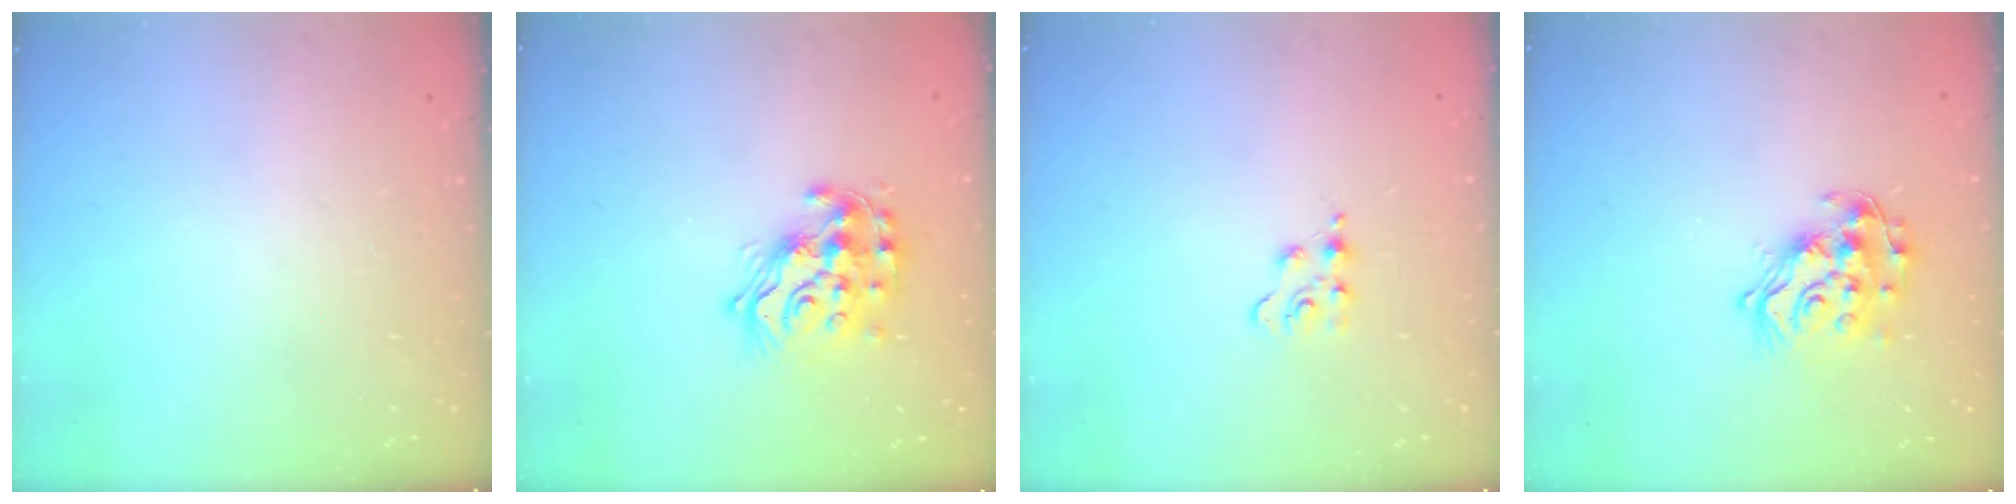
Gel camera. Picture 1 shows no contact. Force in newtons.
{"total": 15.1, "press": 15.0, "slide": 1.3}
{"total": 4.8, "press": 4.8, "slide": 0.5}
{"total": 14.9, "press": 14.9, "slide": 1.1}